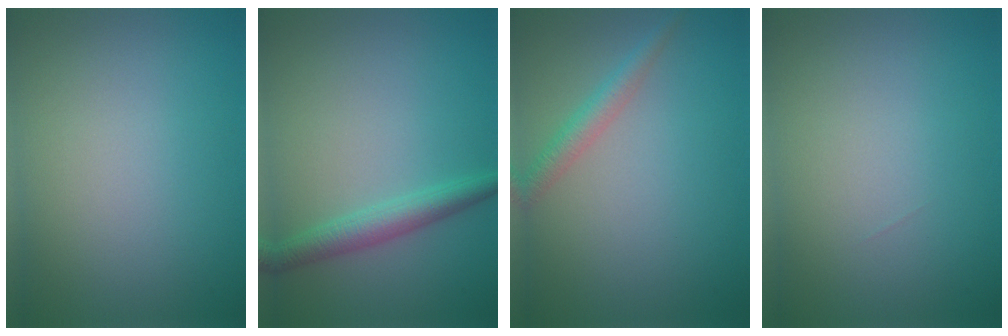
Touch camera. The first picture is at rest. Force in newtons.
{"total": 2.8, "press": 2.8, "slide": 0.0}
{"total": 2.1, "press": 2.1, "slide": 0.0}
{"total": 0.0}